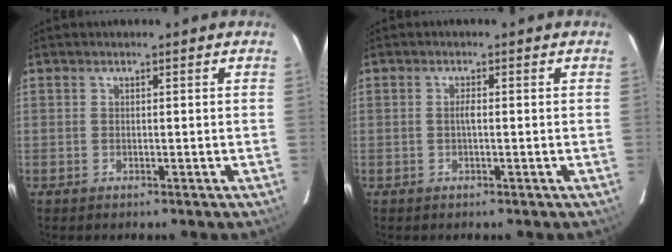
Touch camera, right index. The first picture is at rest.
{"total": 1.1, "force": [-0.2, 0.2, 1.1], "torque": [-0.021, 0.003, -0.004]}